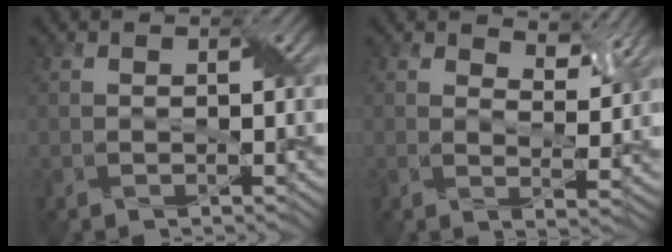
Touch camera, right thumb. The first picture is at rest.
{"total": 5.2, "force": [3.9, 2.0, 2.8], "torque": [-0.054, -0.004, 0.057]}